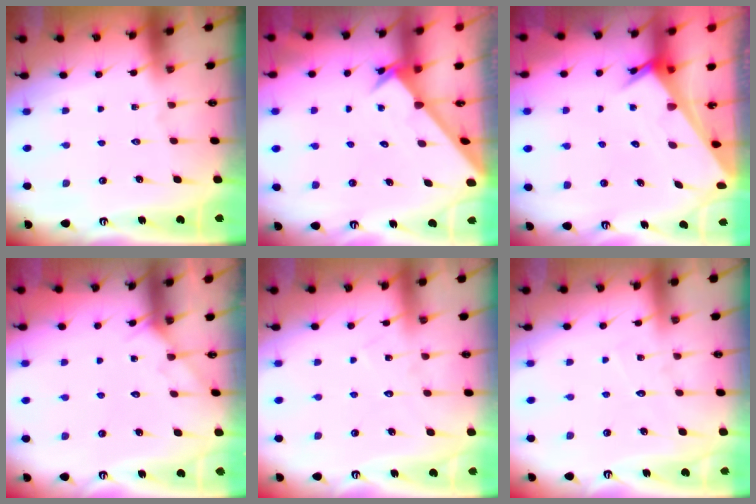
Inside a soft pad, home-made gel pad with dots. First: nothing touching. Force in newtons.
{"total": 2.4, "press": 2.4, "slide": 0.2}
{"total": 3.2, "press": 3.2, "slide": 0.2}
{"total": 4.3, "press": 4.3, "slide": 0.4}
{"total": 6.4, "press": 6.4, "slide": 0.1}
{"total": 4.4, "press": 4.4, "slide": 0.4}